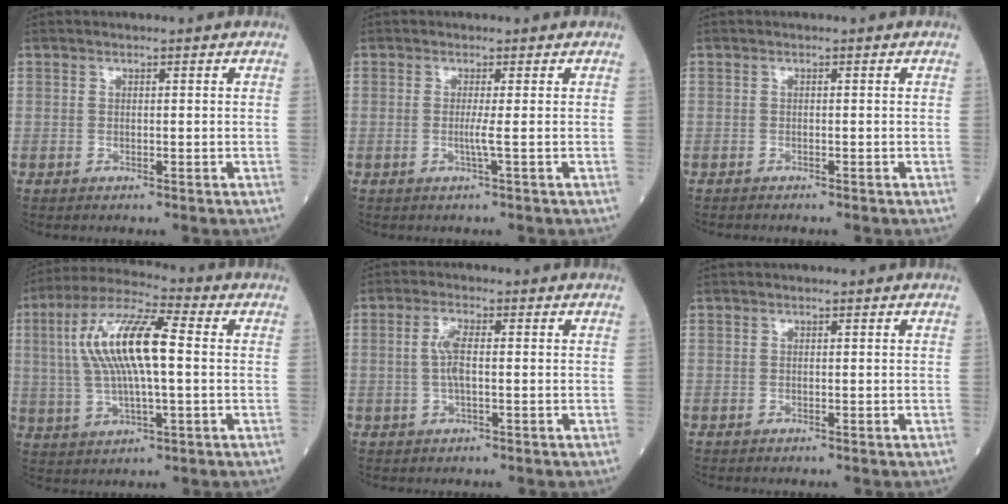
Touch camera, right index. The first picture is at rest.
{"total": 1.4, "force": [-0.2, -0.6, 1.2], "torque": [-0.018, -0.001, -0.010]}
{"total": 0.9, "force": [-0.9, 0.0, 0.3], "torque": [-0.006, 0.000, -0.013]}
{"total": 13.8, "force": [1.6, 3.2, 13.4], "torque": [-0.274, 0.026, 0.027]}
{"total": 3.4, "force": [0.1, 0.7, 3.3], "torque": [-0.073, 0.005, 0.003]}
{"total": 0.0}